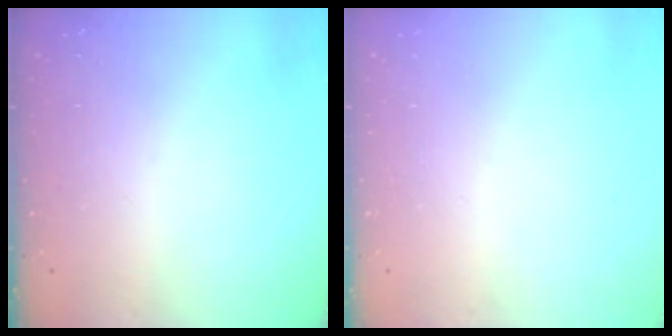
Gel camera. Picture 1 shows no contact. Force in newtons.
{"total": 0.0}